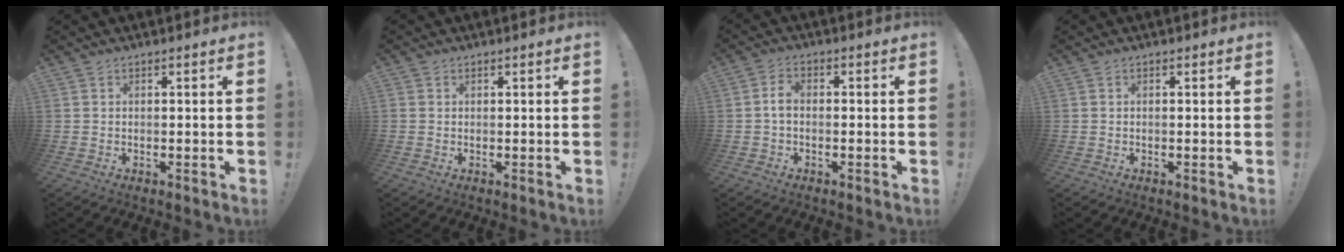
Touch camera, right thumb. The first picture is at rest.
{"total": 0.6, "force": [0.4, 0.5, 0.1], "torque": [-0.003, 0.001, 0.007]}
{"total": 3.2, "force": [-0.4, 1.9, 2.5], "torque": [-0.050, 0.008, -0.004]}
{"total": 0.0}